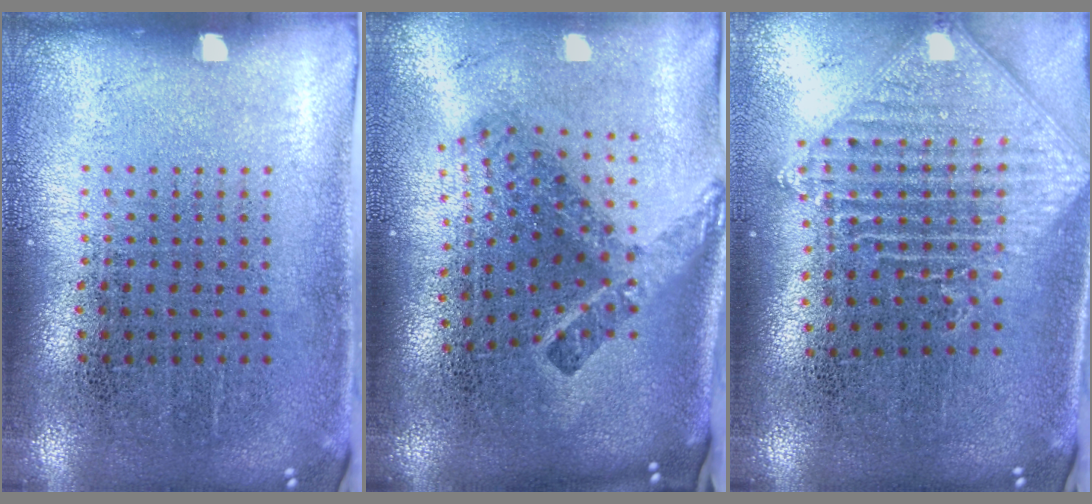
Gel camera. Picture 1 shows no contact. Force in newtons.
{"total": 2.6, "press": 1.6, "slide": 2.1}
{"total": 1.9, "press": 1.6, "slide": 1.1}